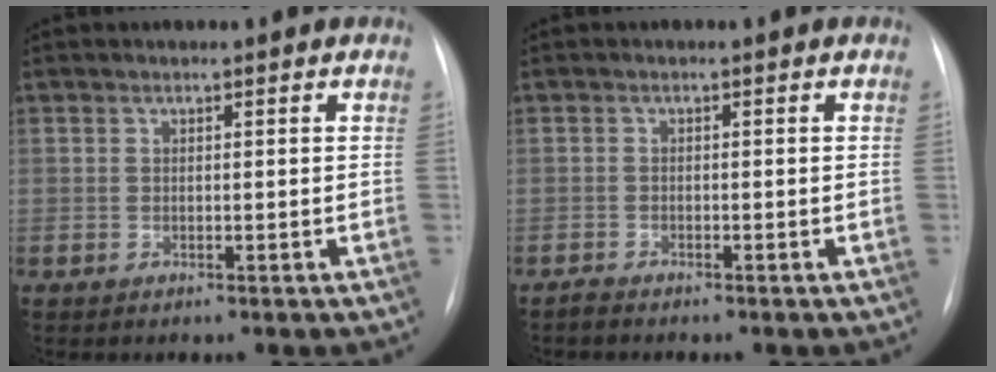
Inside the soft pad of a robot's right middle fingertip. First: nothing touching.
{"total": 0.9, "force": [-0.9, 0.2, 0.2], "torque": [-0.005, -0.001, -0.017]}